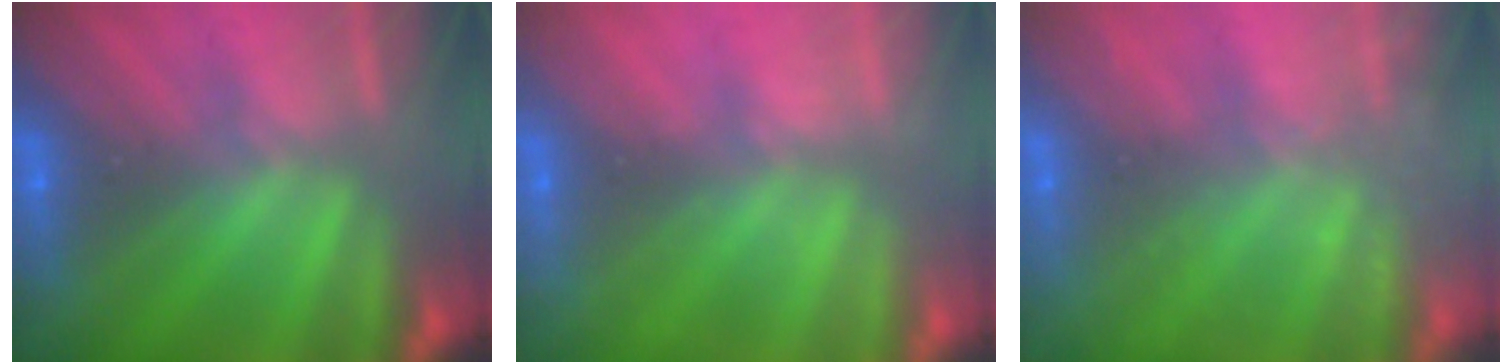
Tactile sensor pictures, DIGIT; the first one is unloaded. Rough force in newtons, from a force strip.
{"total": 2.0}
{"total": 2.4}